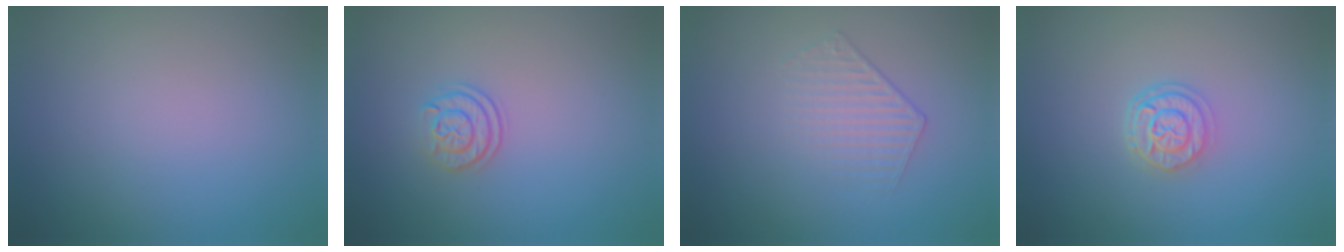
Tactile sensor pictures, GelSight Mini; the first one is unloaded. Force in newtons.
{"total": 2.1, "press": 1.7, "slide": 1.3}
{"total": 1.5, "press": 0.9, "slide": 1.2}
{"total": 2.7, "press": 2.2, "slide": 1.6}